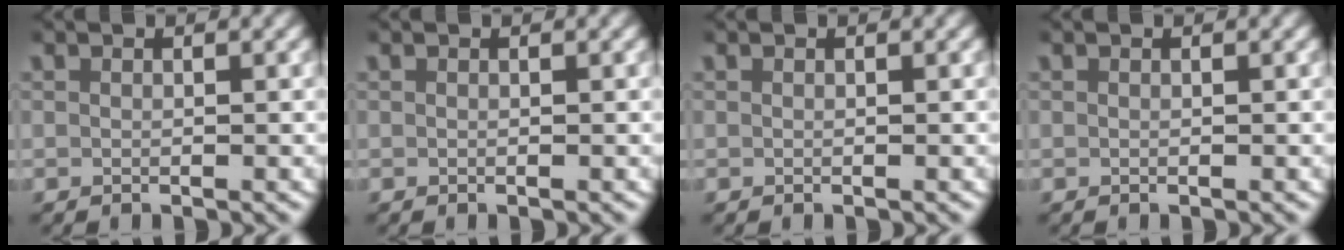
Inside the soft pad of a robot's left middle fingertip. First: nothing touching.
{"total": 0.0}
{"total": 0.0}
{"total": 0.0}